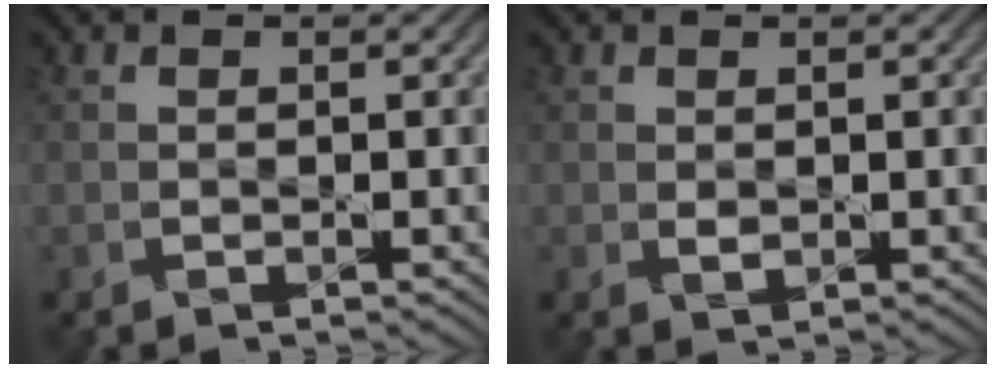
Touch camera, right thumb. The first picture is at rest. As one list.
[{"total": 1.0, "force": [0.3, 0.6, 0.8], "torque": [-0.017, 0.000, 0.007]}]